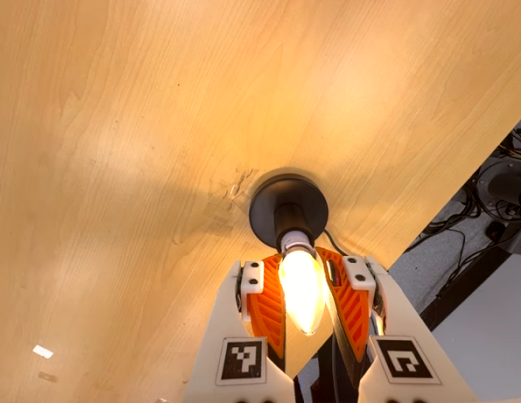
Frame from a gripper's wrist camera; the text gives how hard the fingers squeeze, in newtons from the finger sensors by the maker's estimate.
{"total": 24.9, "left": 21.5, "right": 28.2}